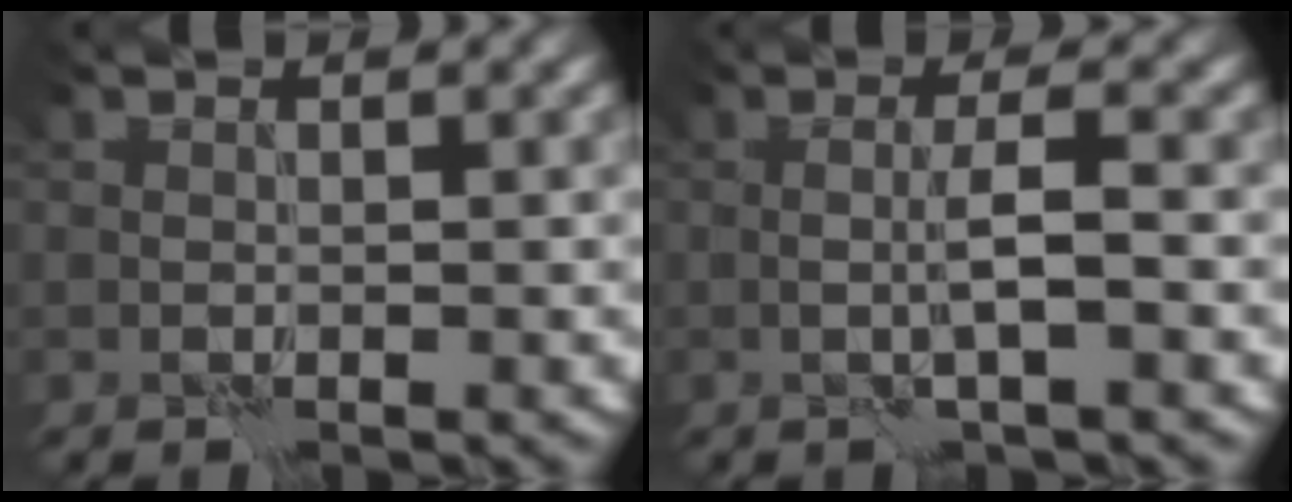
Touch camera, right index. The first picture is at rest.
{"total": 2.3, "force": [-0.1, 0.0, 2.3], "torque": [-0.044, 0.004, -0.006]}